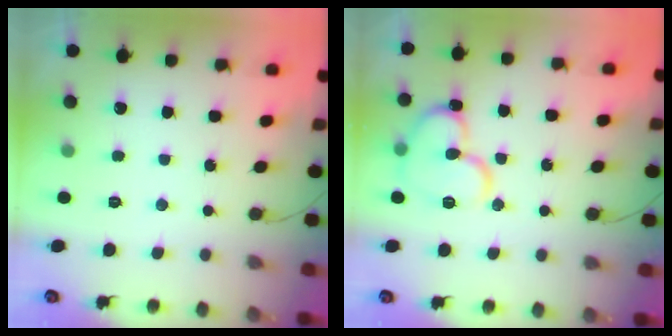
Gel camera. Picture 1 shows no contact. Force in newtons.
{"total": 14.0, "press": 13.9, "slide": 1.6}